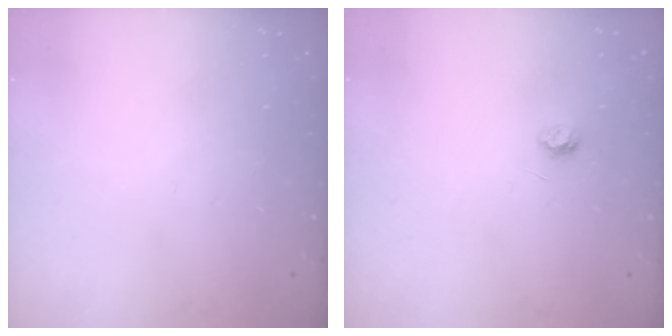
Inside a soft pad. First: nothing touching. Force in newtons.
{"total": 3.5, "press": 3.5, "slide": 0.5}